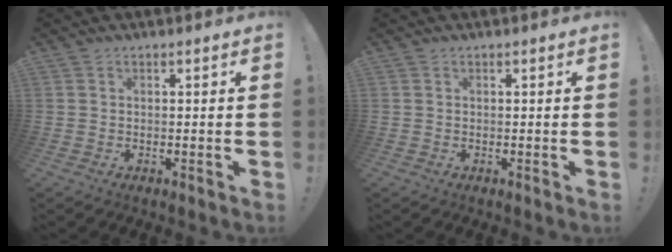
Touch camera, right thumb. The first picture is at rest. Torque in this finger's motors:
{"motor_torque": [-0.02, 0.01, -0.01, 0.01, 0.01]}